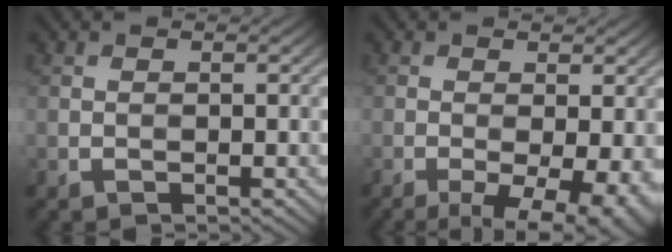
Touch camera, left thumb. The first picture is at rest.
{"total": 9.1, "force": [-3.7, 3.4, 7.6], "torque": [-0.118, -0.015, -0.050]}